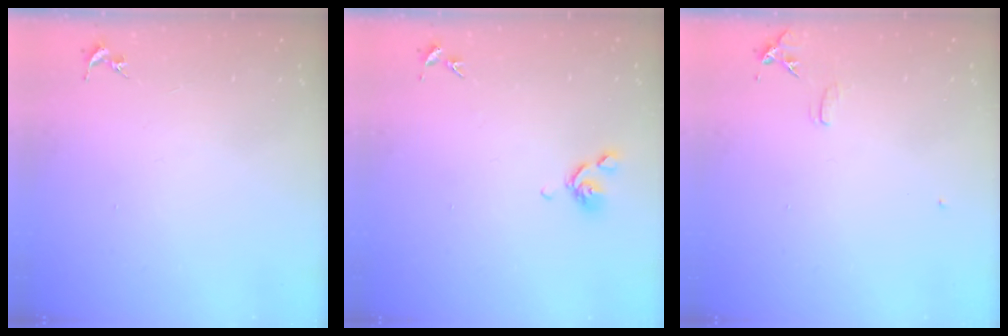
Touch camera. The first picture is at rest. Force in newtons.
{"total": 6.7, "press": 6.6, "slide": 1.5}
{"total": 6.3, "press": 6.2, "slide": 0.7}